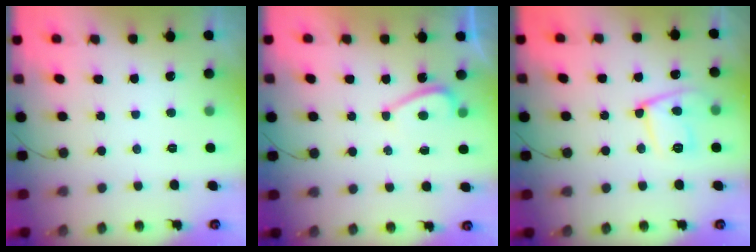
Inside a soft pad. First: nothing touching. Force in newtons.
{"total": 4.3, "press": 3.7, "slide": 2.2}
{"total": 13.0, "press": 12.9, "slide": 1.0}